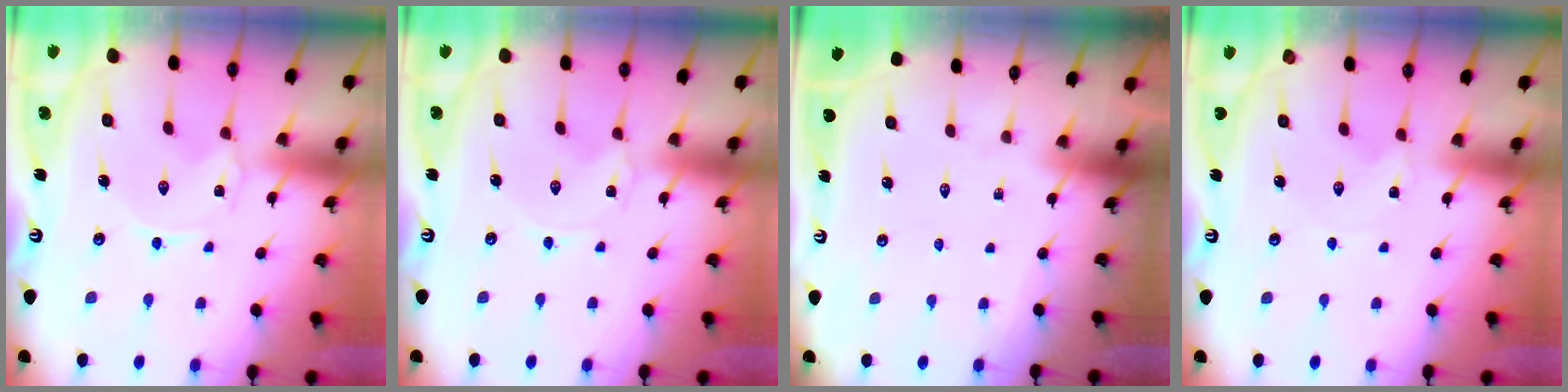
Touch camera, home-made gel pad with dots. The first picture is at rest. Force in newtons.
{"total": 0.0}
{"total": 0.0}
{"total": 0.0}